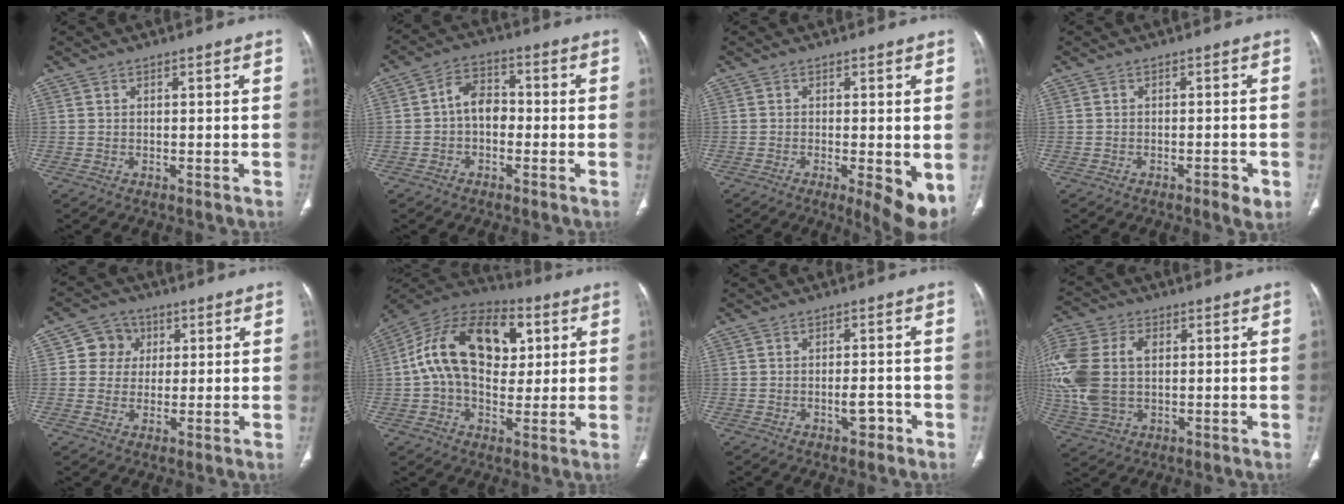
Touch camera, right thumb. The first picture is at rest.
{"total": 6.2, "force": [-0.8, 4.5, 4.2], "torque": [-0.050, 0.025, -0.027]}
{"total": 7.6, "force": [-1.9, 2.2, 7.1], "torque": [-0.100, -0.021, -0.028]}
{"total": 2.9, "force": [-1.4, 0.9, 2.3], "torque": [-0.028, 0.004, -0.021]}
{"total": 6.0, "force": [1.4, 5.7, 1.5], "torque": [0.009, 0.006, 0.017]}
{"total": 20.6, "force": [4.1, 13.1, 15.4], "torque": [-0.245, 0.018, 0.058]}
{"total": 2.9, "force": [-1.5, 1.5, 2.0], "torque": [-0.020, 0.013, -0.021]}
{"total": 17.9, "force": [1.8, 12.2, 13.0], "torque": [-0.328, 0.007, 0.038]}